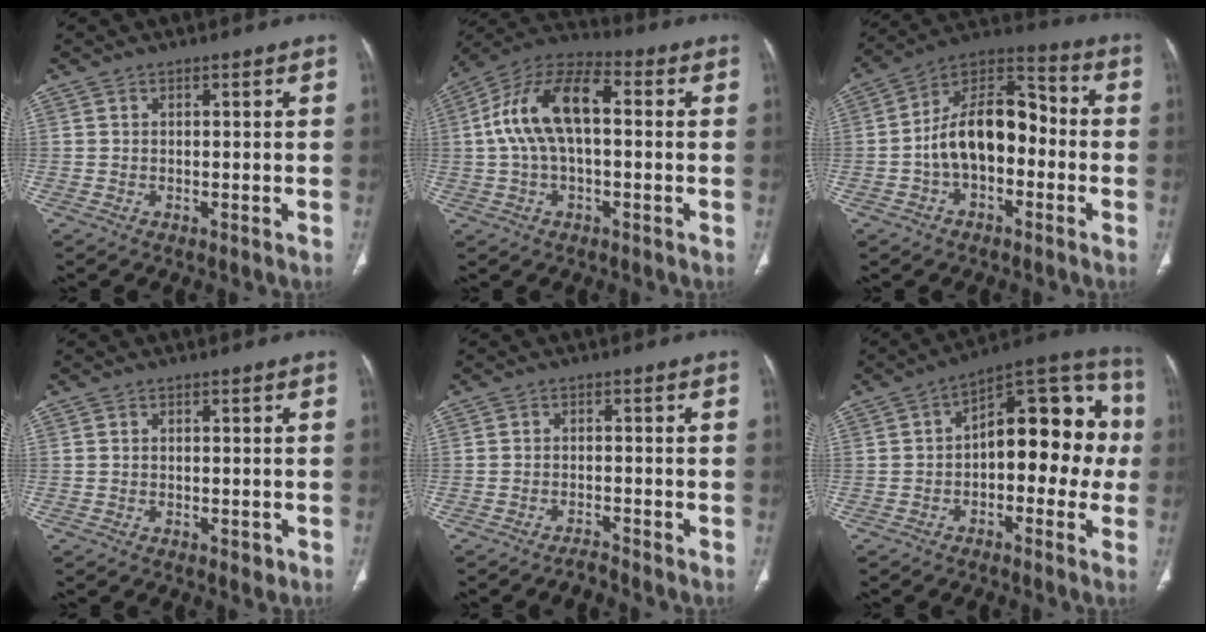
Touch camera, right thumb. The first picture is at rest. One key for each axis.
{"total": 14.5, "fx": 1.3, "fy": 7.4, "fz": 12.4, "tx": -0.240, "ty": 0.043, "tz": 0.014}
{"total": 15.2, "fx": -2.4, "fy": 9.3, "fz": 11.8, "tx": -0.178, "ty": 0.051, "tz": -0.049}
{"total": 1.5, "fx": -0.6, "fy": 0.9, "fz": 1.0, "tx": -0.009, "ty": 0.000, "tz": -0.006}
{"total": 1.7, "fx": -1.7, "fy": -0.1, "fz": 0.1, "tx": -0.007, "ty": 0.006, "tz": -0.030}
{"total": 17.7, "fx": -0.4, "fy": 9.6, "fz": 14.9, "tx": -0.149, "ty": 0.053, "tz": -0.019}